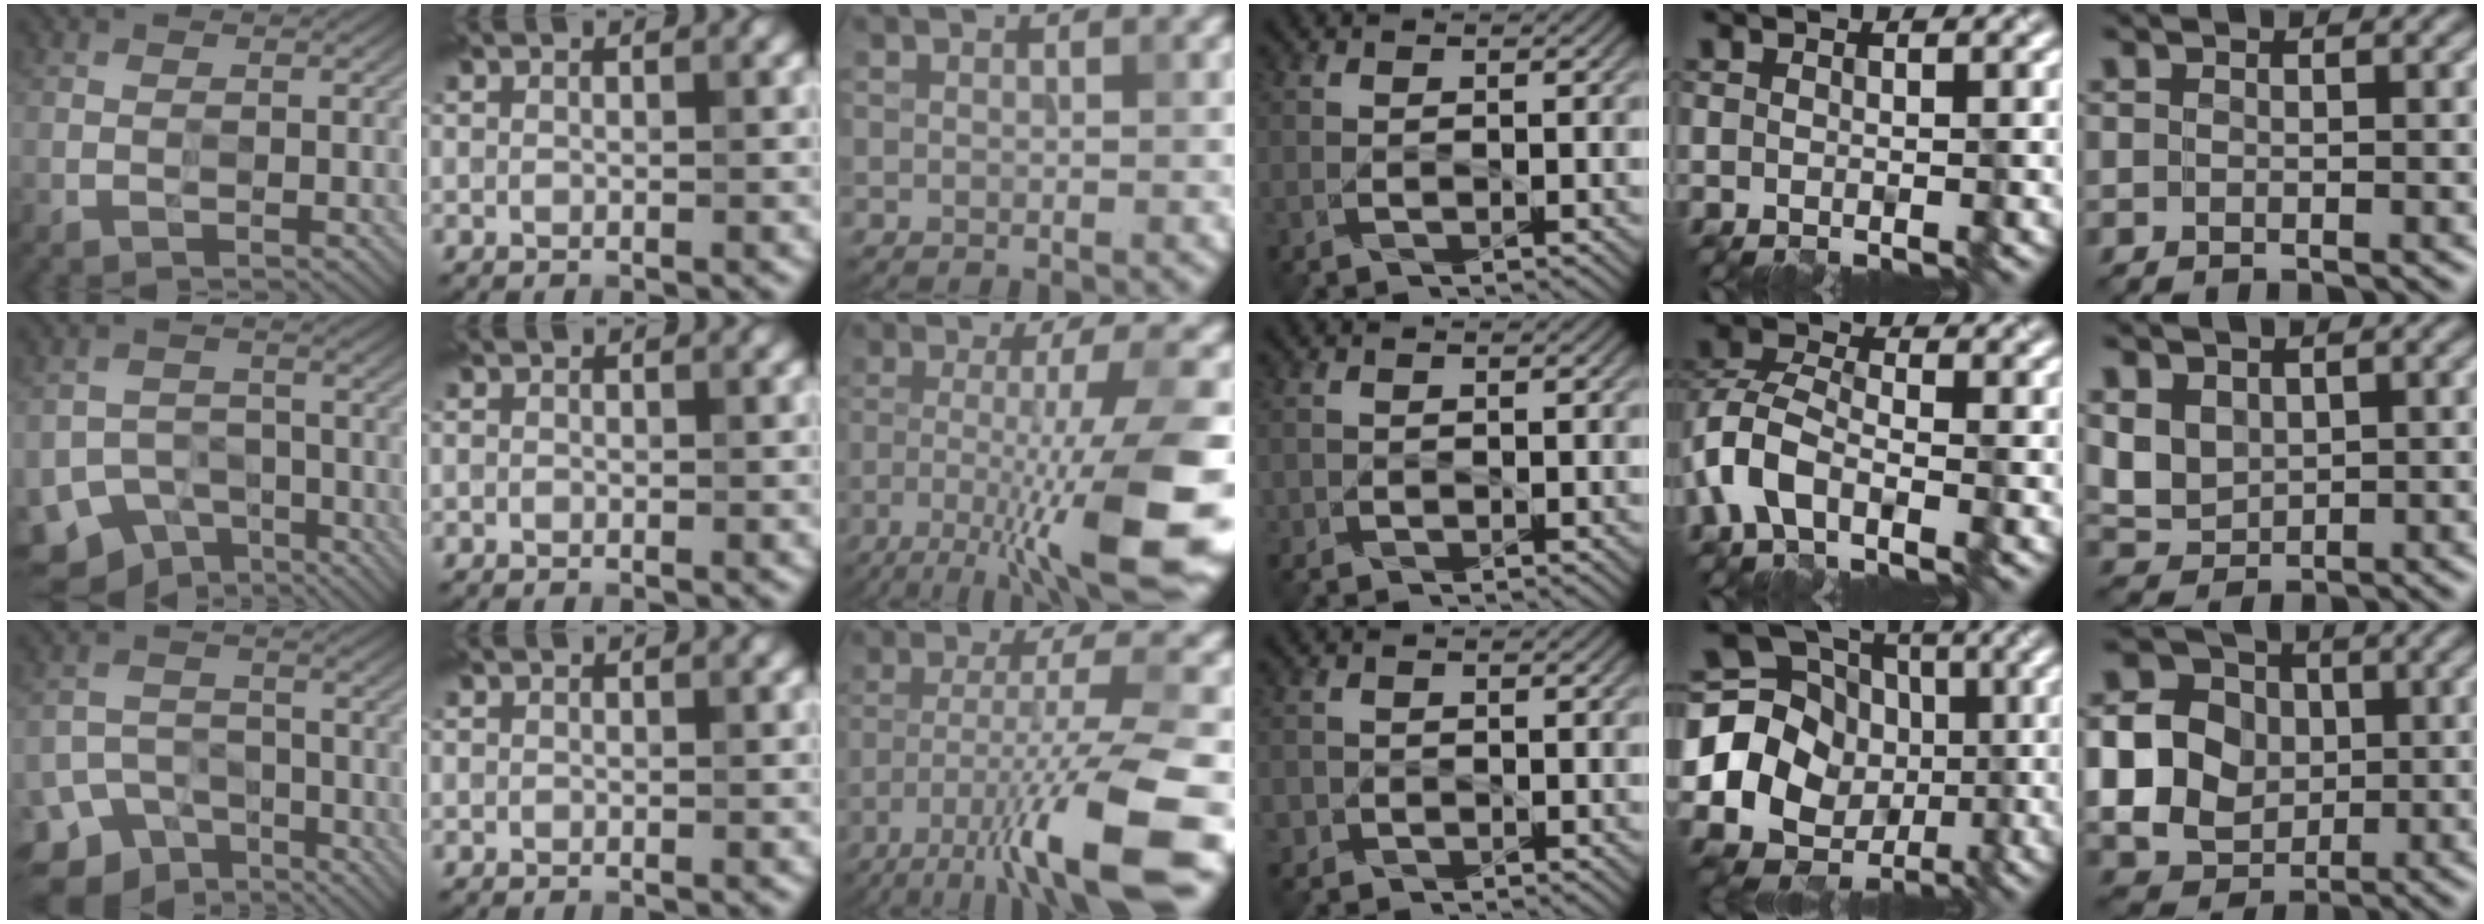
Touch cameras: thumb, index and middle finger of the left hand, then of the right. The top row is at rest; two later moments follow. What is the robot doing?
{"motion": "wipe", "object": "plastic plate"}